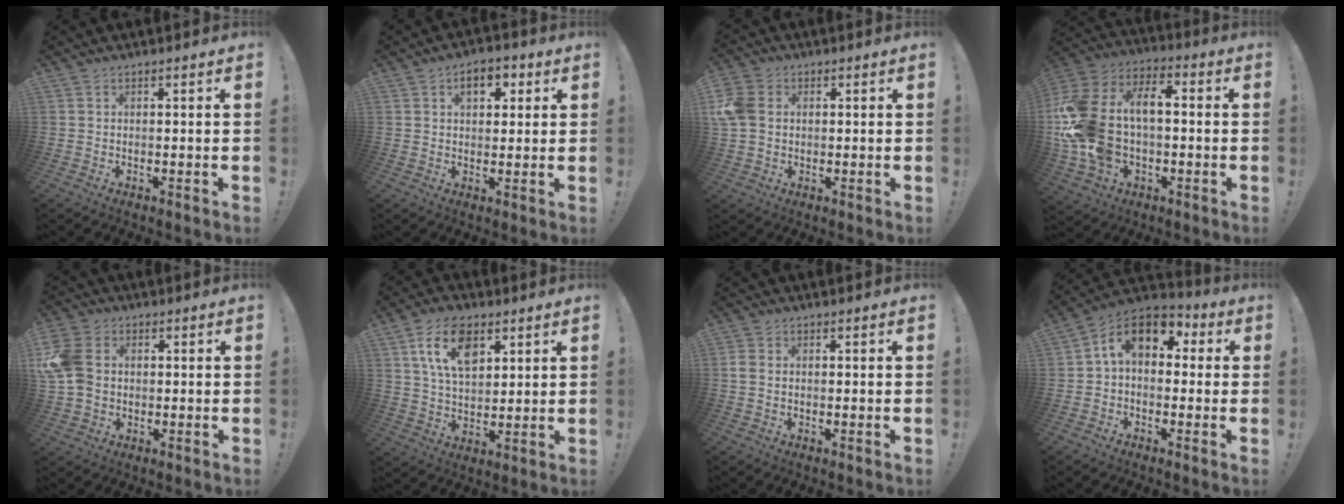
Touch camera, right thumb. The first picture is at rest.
{"total": 6.7, "force": [2.5, 4.4, 4.4], "torque": [-0.055, 0.002, 0.039]}
{"total": 9.9, "force": [1.0, 7.7, 6.2], "torque": [-0.124, 0.009, 0.023]}
{"total": 20.6, "force": [0.6, 13.9, 15.1], "torque": [-0.311, 0.009, 0.020]}
{"total": 12.4, "force": [0.8, 9.4, 8.0], "torque": [-0.166, 0.008, 0.018]}
{"total": 13.8, "force": [6.2, 8.3, 9.2], "torque": [-0.156, -0.003, 0.118]}
{"total": 2.3, "force": [0.3, 1.7, 1.5], "torque": [-0.034, 0.008, 0.008]}
{"total": 11.7, "force": [3.2, 7.5, 8.3], "torque": [-0.132, 0.007, 0.063]}